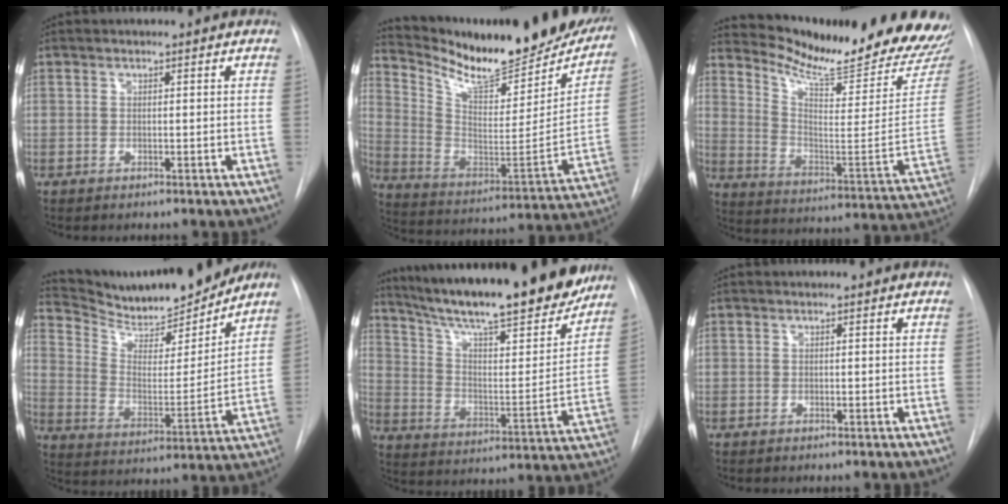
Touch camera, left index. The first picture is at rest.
{"total": 19.7, "force": [18.0, 1.3, 8.1], "torque": [-0.146, -0.043, 0.280]}
{"total": 26.0, "force": [23.7, 2.7, 10.5], "torque": [-0.166, -0.112, 0.317]}
{"total": 16.6, "force": [15.6, 2.0, 5.3], "torque": [-0.099, -0.019, 0.254]}
{"total": 26.2, "force": [22.2, 3.4, 13.4], "torque": [-0.224, -0.030, 0.322]}
{"total": 0.0}